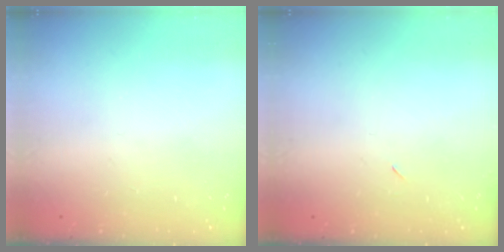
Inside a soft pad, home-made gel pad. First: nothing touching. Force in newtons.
{"total": 2.3, "press": 2.0, "slide": 1.2}